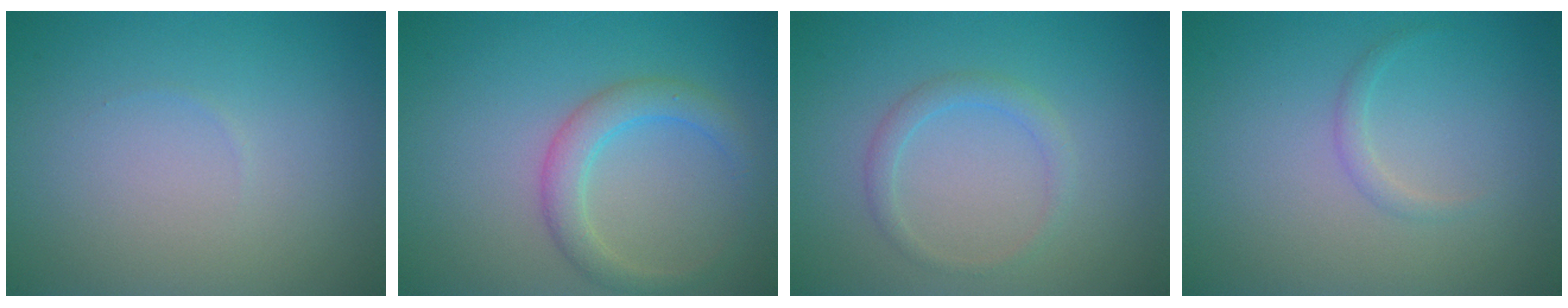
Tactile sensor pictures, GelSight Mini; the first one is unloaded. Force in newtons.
{"total": 3.0, "press": 3.0, "slide": 0.1}
{"total": 1.6, "press": 1.6, "slide": 0.1}
{"total": 0.9, "press": 0.9, "slide": 0.0}